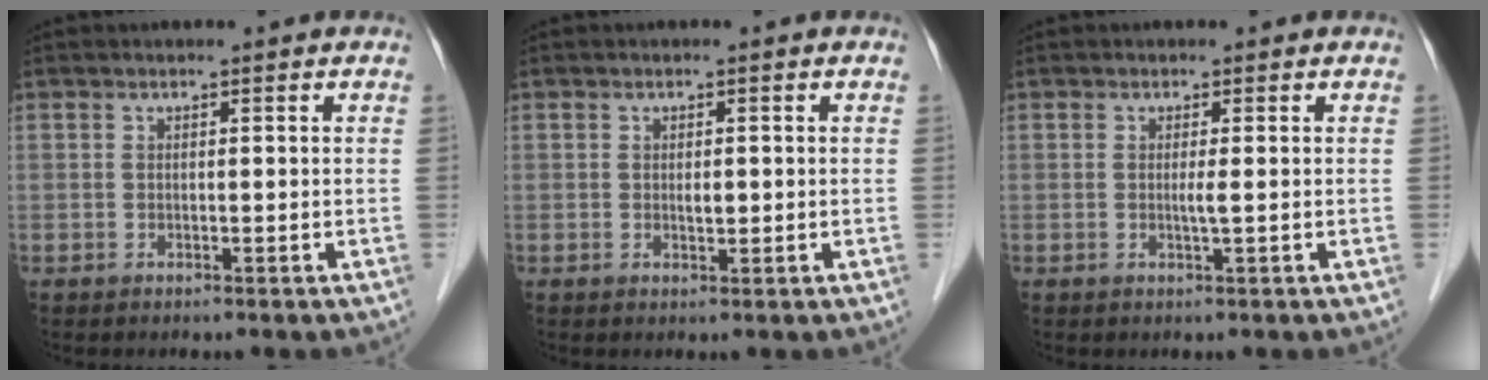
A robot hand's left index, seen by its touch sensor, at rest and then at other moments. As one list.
[{"total": 1.1, "force": [-0.1, 0.6, 1.0], "torque": [-0.015, -0.005, 0.001]}, {"total": 1.0, "force": [-0.1, -0.3, 1.0], "torque": [-0.021, -0.005, -0.003]}]